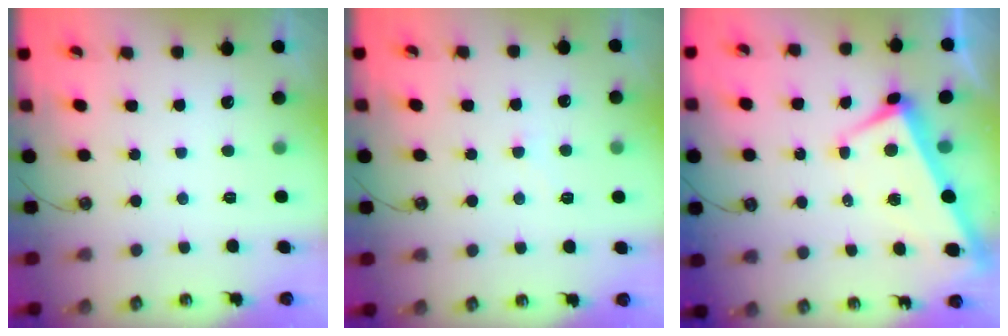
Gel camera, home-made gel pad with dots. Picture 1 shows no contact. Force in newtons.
{"total": 3.6, "press": 3.5, "slide": 0.7}
{"total": 1.7, "press": 1.4, "slide": 1.0}